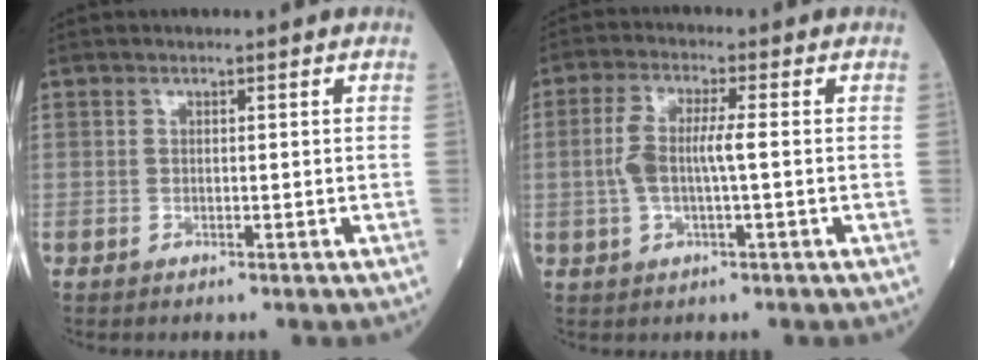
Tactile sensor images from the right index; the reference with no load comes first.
{"total": 5.9, "force": [-0.2, 1.1, 5.8], "torque": [-0.129, 0.014, -0.005]}